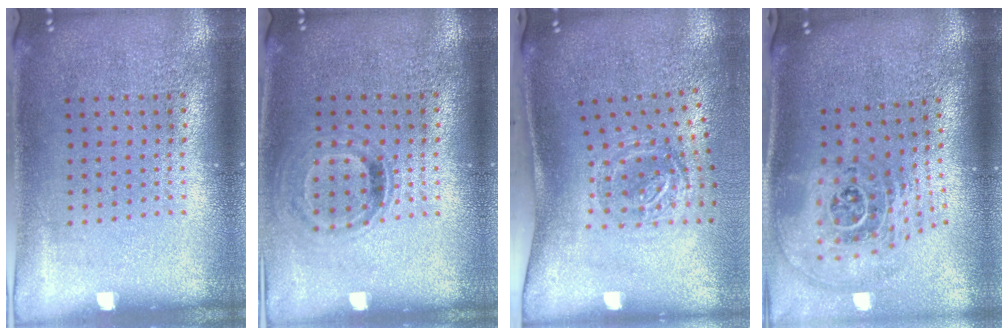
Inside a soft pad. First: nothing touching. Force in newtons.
{"total": 0.9, "press": 0.8, "slide": 0.5}
{"total": 1.9, "press": 1.2, "slide": 1.5}
{"total": 2.9, "press": 2.0, "slide": 2.1}